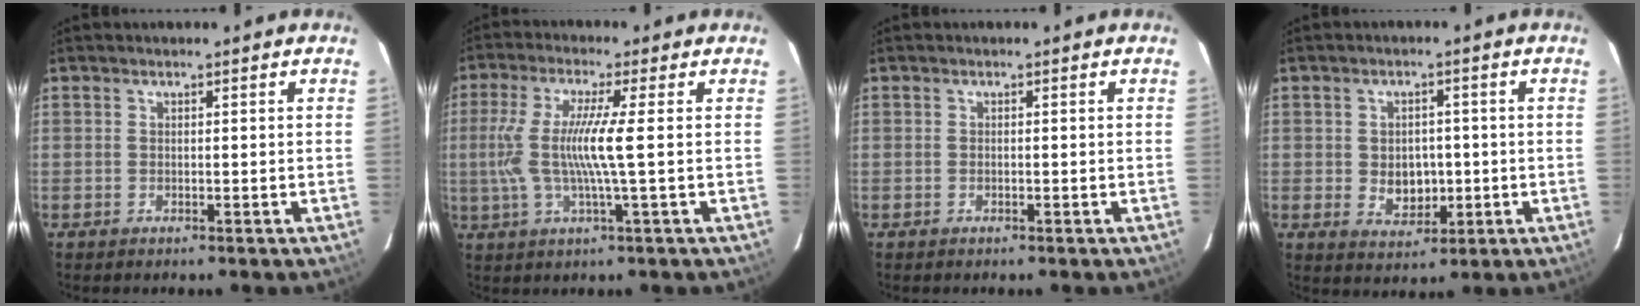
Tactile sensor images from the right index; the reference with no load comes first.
{"total": 9.6, "force": [-0.1, -0.5, 9.6], "torque": [-0.192, -0.003, 0.000]}
{"total": 0.0}
{"total": 5.8, "force": [-0.6, 4.6, 3.5], "torque": [-0.063, -0.001, 0.004]}